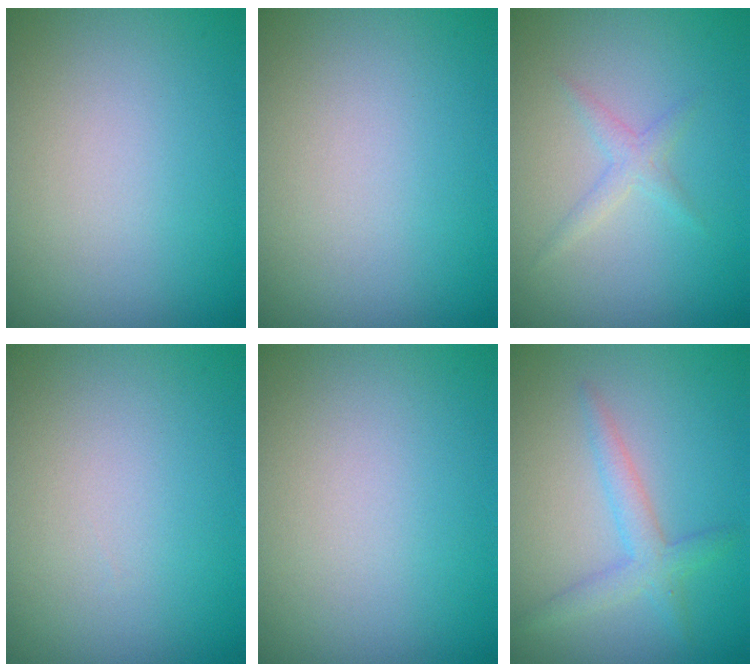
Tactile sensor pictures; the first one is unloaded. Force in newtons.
{"total": 0.0}
{"total": 1.3, "press": 1.3, "slide": 0.1}
{"total": 0.0}
{"total": 0.0}
{"total": 2.4, "press": 2.4, "slide": 0.3}